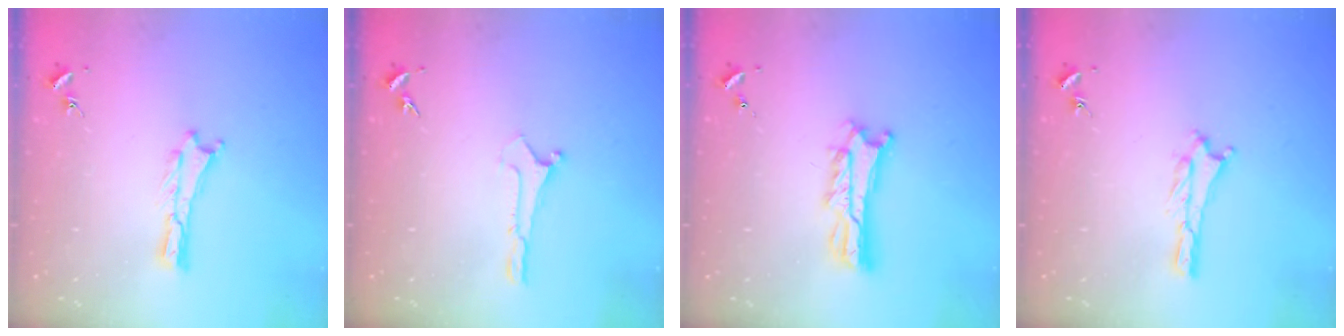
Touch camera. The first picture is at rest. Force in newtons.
{"total": 0.0}
{"total": 4.9, "press": 4.8, "slide": 0.5}
{"total": 1.2, "press": 1.1, "slide": 0.2}